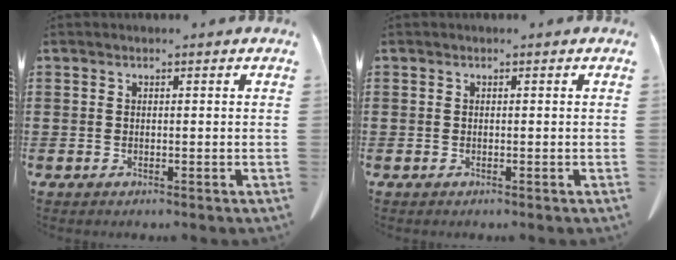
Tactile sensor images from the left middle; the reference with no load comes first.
{"total": 0.0}